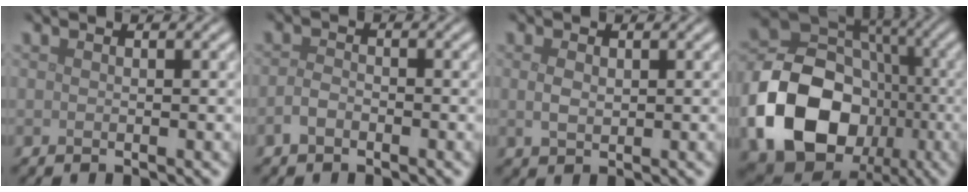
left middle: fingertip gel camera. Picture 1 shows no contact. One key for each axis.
{"total": 1.4, "fx": -0.8, "fy": 0.8, "fz": 0.8, "tx": -0.018, "ty": 0.002, "tz": -0.021}
{"total": 1.5, "fx": 0.2, "fy": 1.0, "fz": 1.1, "tx": -0.026, "ty": -0.001, "tz": 0.007}
{"total": 14.7, "fx": -4.1, "fy": 11.5, "fz": 8.2, "tx": -0.178, "ty": -0.023, "tz": -0.074}